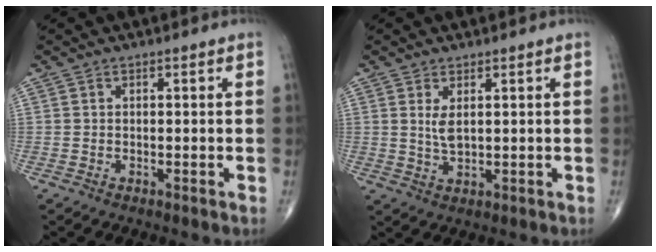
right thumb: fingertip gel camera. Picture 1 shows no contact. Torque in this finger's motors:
{"motor_torque": [-0.39, -0.11, -0.06, -0.07, 0.00]}